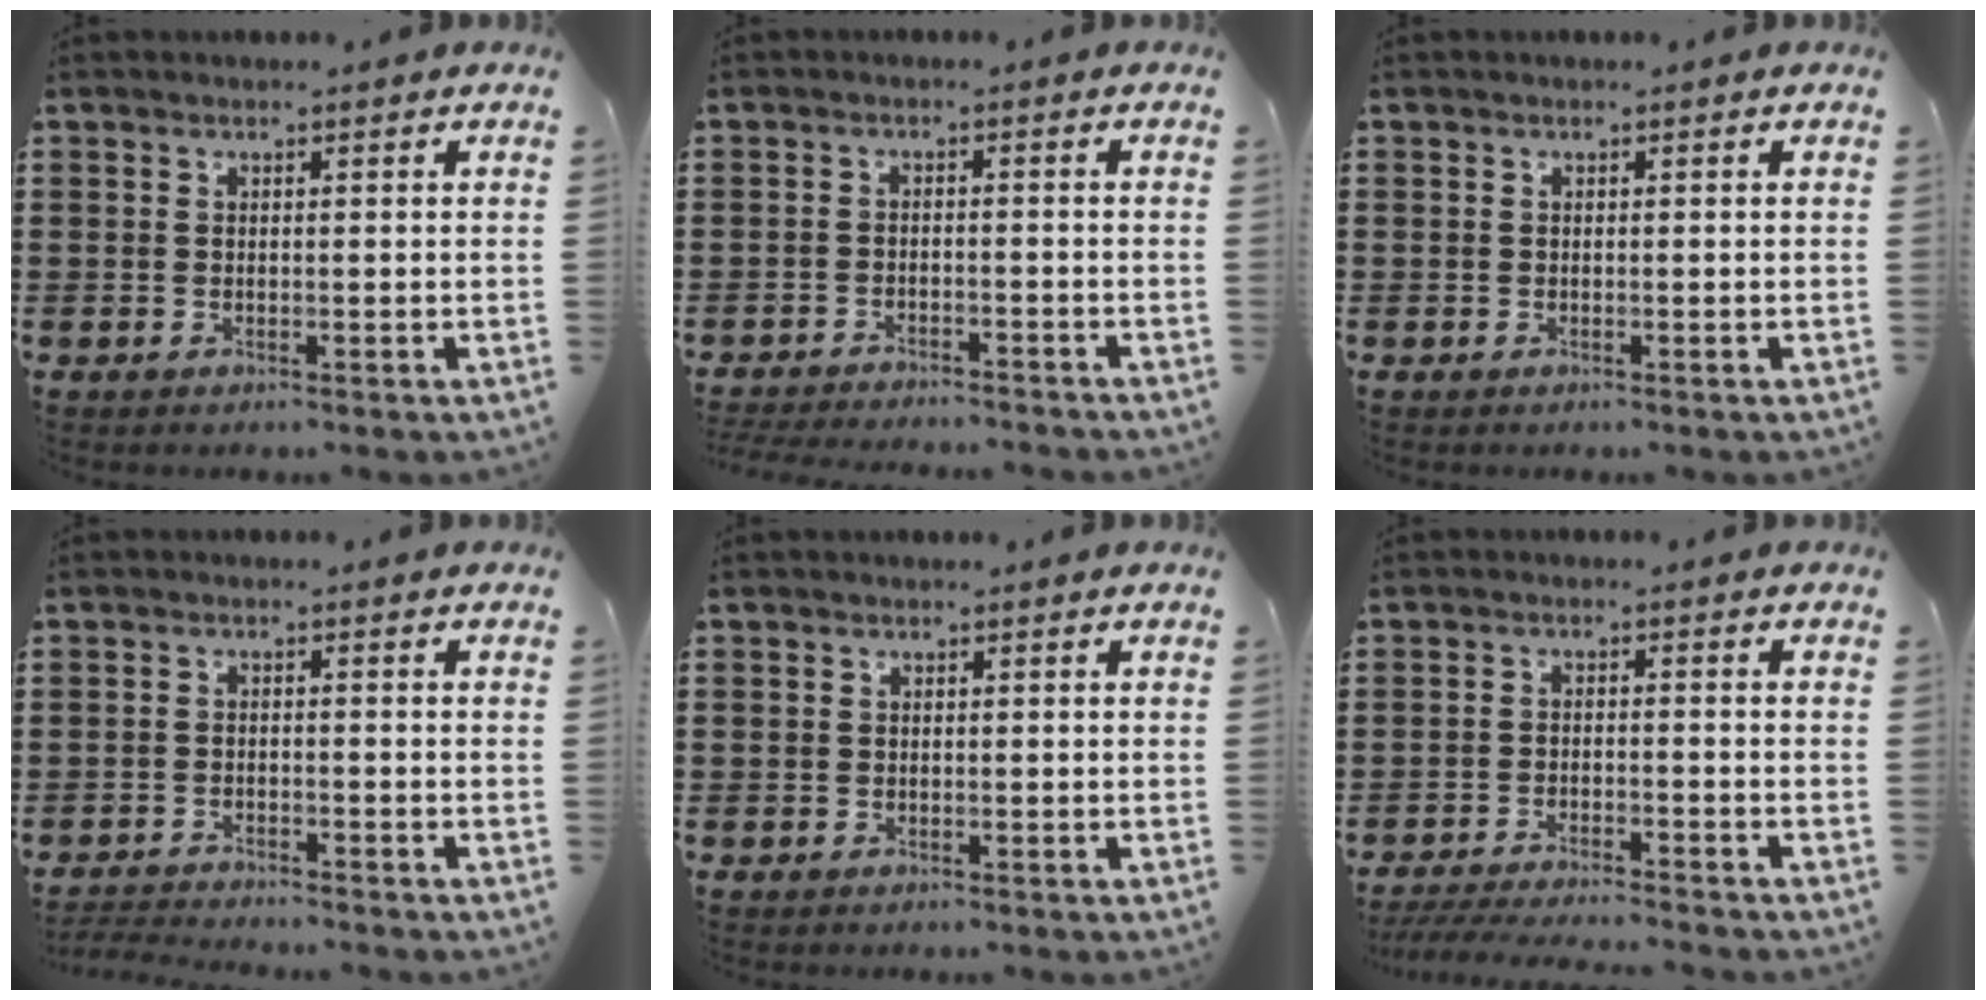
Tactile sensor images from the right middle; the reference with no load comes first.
{"total": 2.7, "force": [-2.7, 0.0, 0.2], "torque": [-0.006, -0.002, -0.057]}
{"total": 0.0}
{"total": 2.6, "force": [-2.6, 0.1, 0.1], "torque": [-0.013, -0.005, -0.058]}
{"total": 0.9, "force": [-0.4, 0.8, 0.1], "torque": [-0.003, 0.003, -0.008]}
{"total": 4.1, "force": [-4.0, -0.1, 1.0], "torque": [-0.023, -0.007, -0.083]}